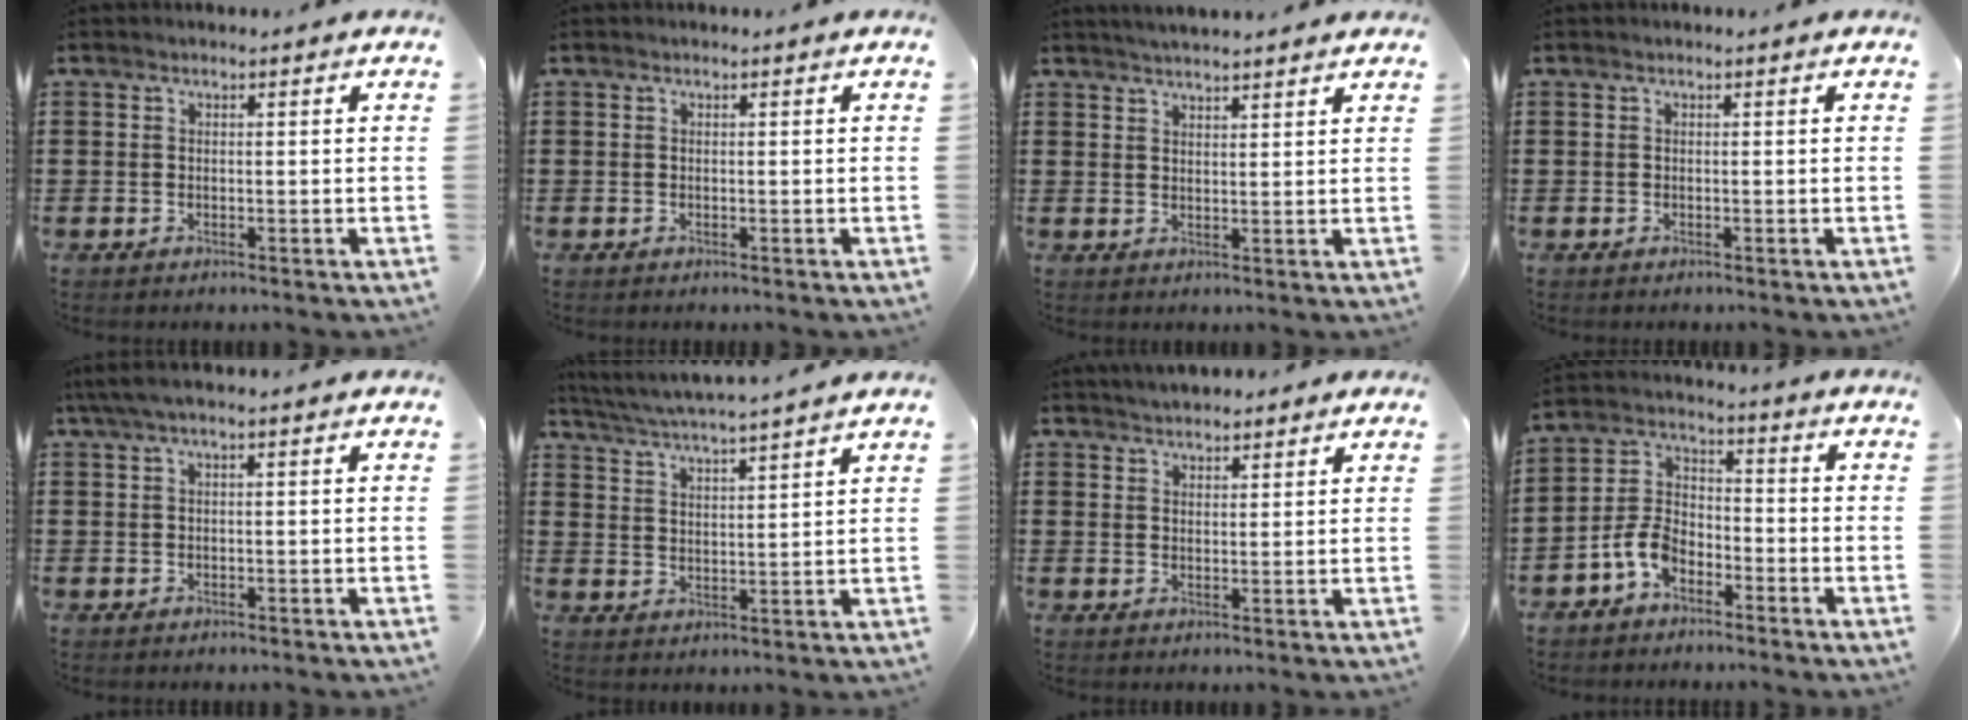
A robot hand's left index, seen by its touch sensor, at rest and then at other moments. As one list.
[{"total": 0.0}, {"total": 2.4, "force": [2.4, -0.2, 0.4], "torque": [-0.014, -0.003, 0.045]}, {"total": 0.0}, {"total": 1.6, "force": [0.1, 0.2, 1.6], "torque": [-0.035, -0.003, -0.002]}, {"total": 4.1, "force": [3.9, -0.7, 1.2], "torque": [-0.040, -0.028, 0.063]}, {"total": 2.6, "force": [2.6, 0.4, 0.2], "torque": [-0.009, -0.001, 0.049]}, {"total": 6.3, "force": [-3.7, 3.7, 3.5], "torque": [-0.096, 0.008, -0.079]}]